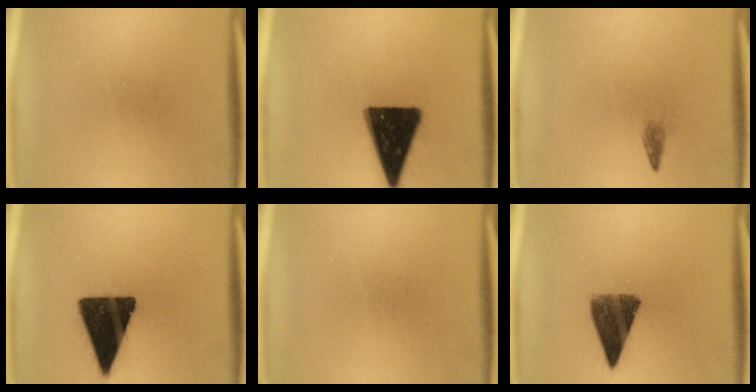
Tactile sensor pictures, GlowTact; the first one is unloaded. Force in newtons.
{"total": 17.2}
{"total": 1.0}
{"total": 16.3}
{"total": 0.0}
{"total": 9.1}